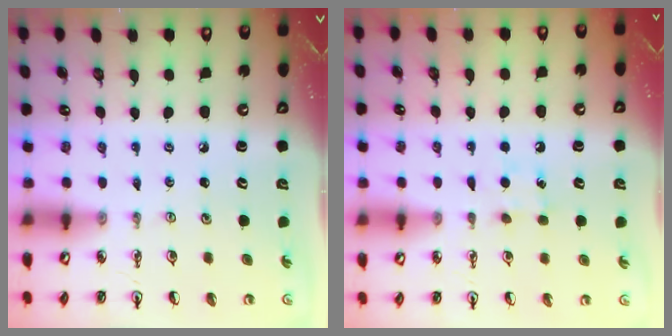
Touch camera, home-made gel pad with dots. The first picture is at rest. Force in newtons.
{"total": 5.0, "press": 4.9, "slide": 0.7}